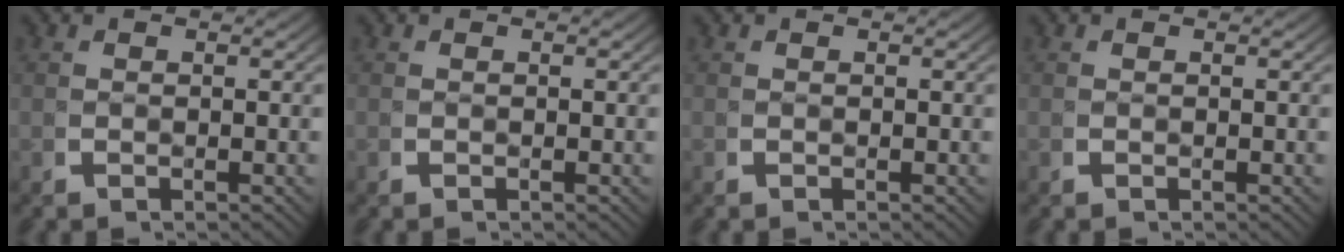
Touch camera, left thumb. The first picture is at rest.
{"total": 0.0}
{"total": 0.0}
{"total": 0.0}